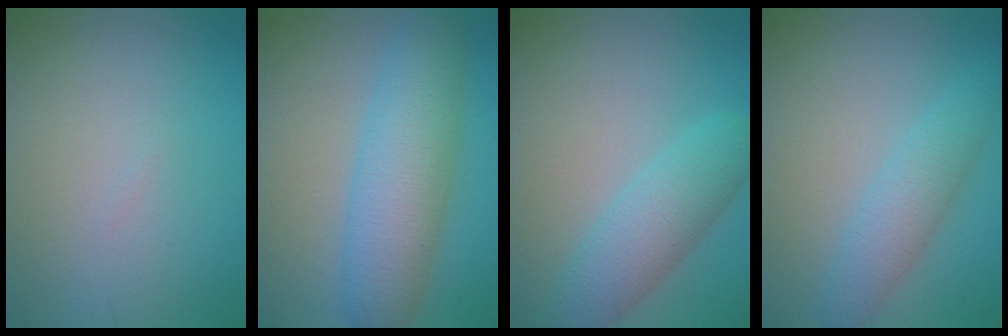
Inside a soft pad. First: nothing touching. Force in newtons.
{"total": 7.2, "press": 7.2, "slide": 0.1}
{"total": 4.9, "press": 4.9, "slide": 0.2}
{"total": 3.5, "press": 3.5, "slide": 0.1}